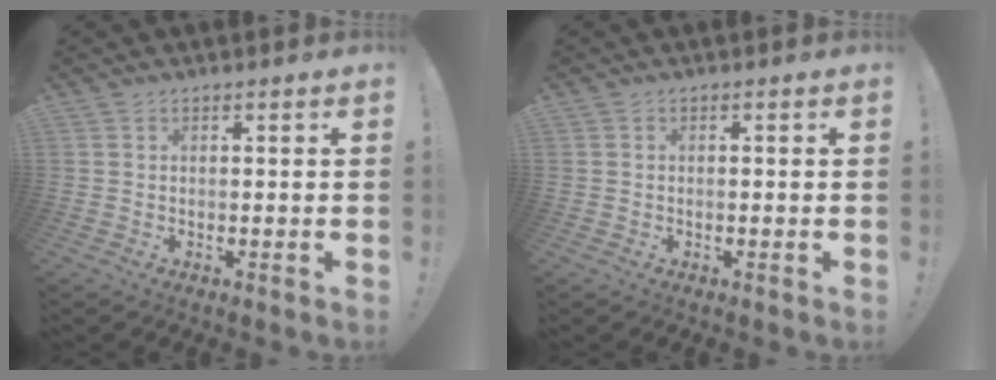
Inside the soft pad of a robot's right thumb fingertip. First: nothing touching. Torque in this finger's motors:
{"motor_torque": [-0.03, 0.03, -0.15, 0.06, -0.02]}